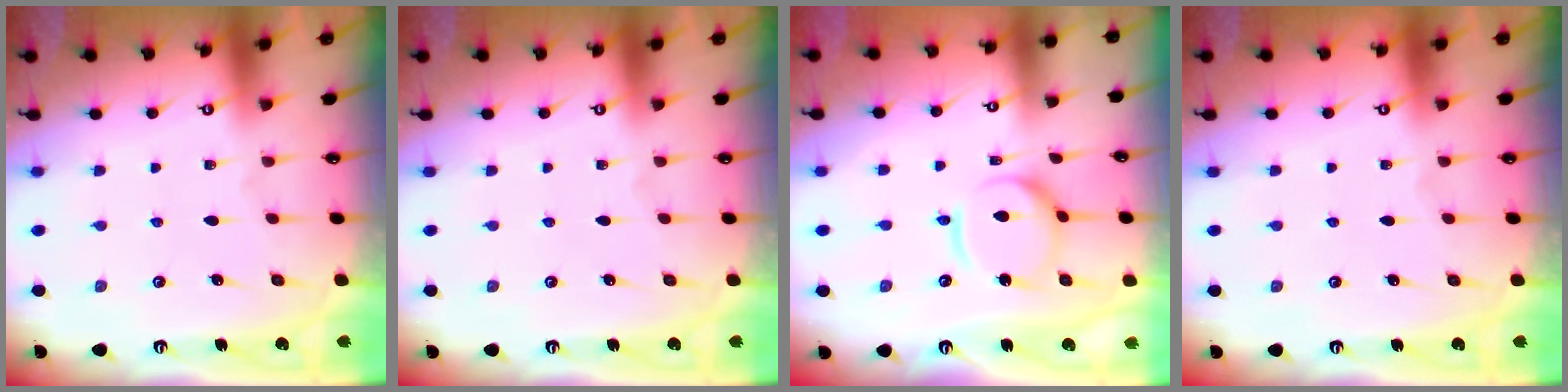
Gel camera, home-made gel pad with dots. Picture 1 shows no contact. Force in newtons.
{"total": 0.0}
{"total": 10.7, "press": 10.6, "slide": 1.1}
{"total": 0.0}